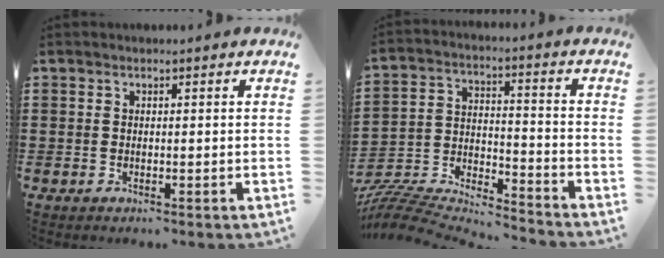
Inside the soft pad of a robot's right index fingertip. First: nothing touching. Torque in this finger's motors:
{"motor_torque": [-1.12, 1.02, -1.05, -0.21]}